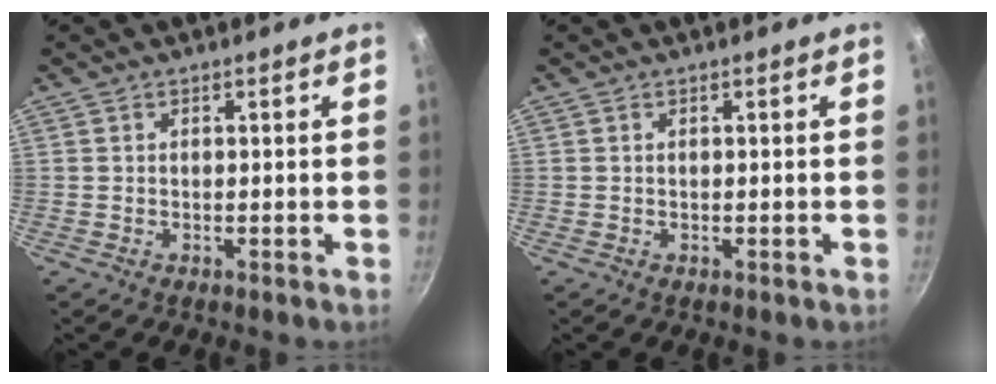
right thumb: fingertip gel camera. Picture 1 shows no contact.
{"total": 0.0}